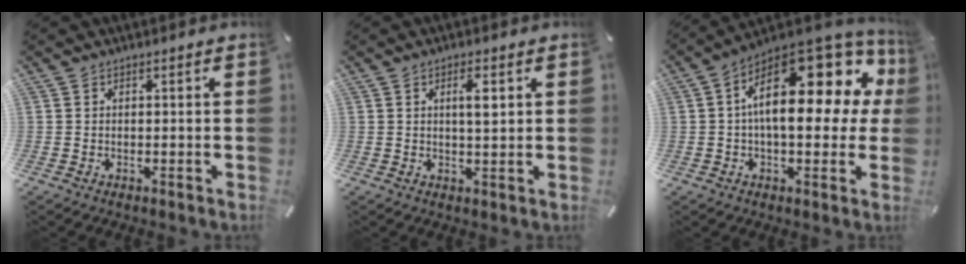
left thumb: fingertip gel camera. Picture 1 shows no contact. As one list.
[{"total": 4.3, "force": [1.1, 1.1, 4.0], "torque": [-0.067, -0.002, 0.013]}, {"total": 23.4, "force": [6.0, 11.6, 19.4], "torque": [-0.290, -0.042, 0.106]}]